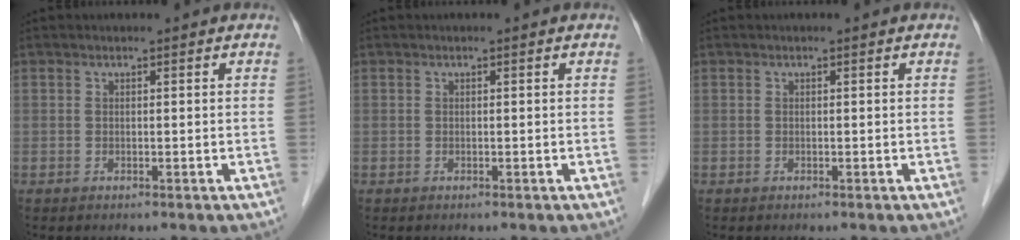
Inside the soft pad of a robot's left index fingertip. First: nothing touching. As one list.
[{"total": 0.0}, {"total": 0.0}]